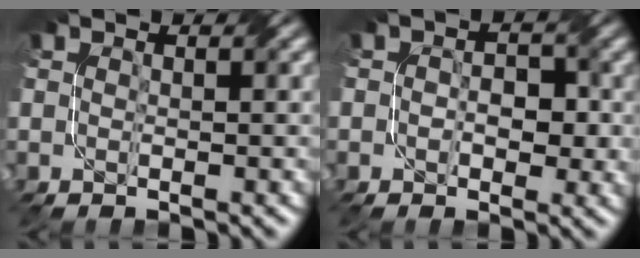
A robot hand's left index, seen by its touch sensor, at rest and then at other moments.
{"total": 3.3, "force": [0.0, 2.3, 2.5], "torque": [-0.019, 0.001, -0.008]}